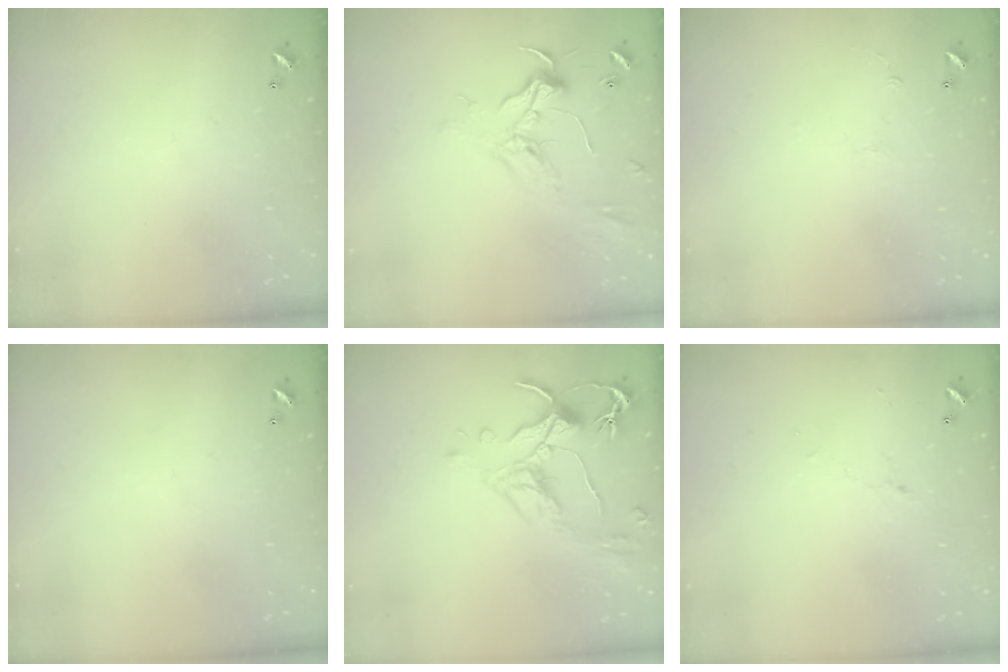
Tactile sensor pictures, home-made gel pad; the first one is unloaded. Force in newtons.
{"total": 2.3, "press": 2.2, "slide": 0.8}
{"total": 0.7, "press": 0.2, "slide": 0.7}
{"total": 0.0}
{"total": 2.4, "press": 2.0, "slide": 1.4}
{"total": 0.6, "press": 0.2, "slide": 0.5}